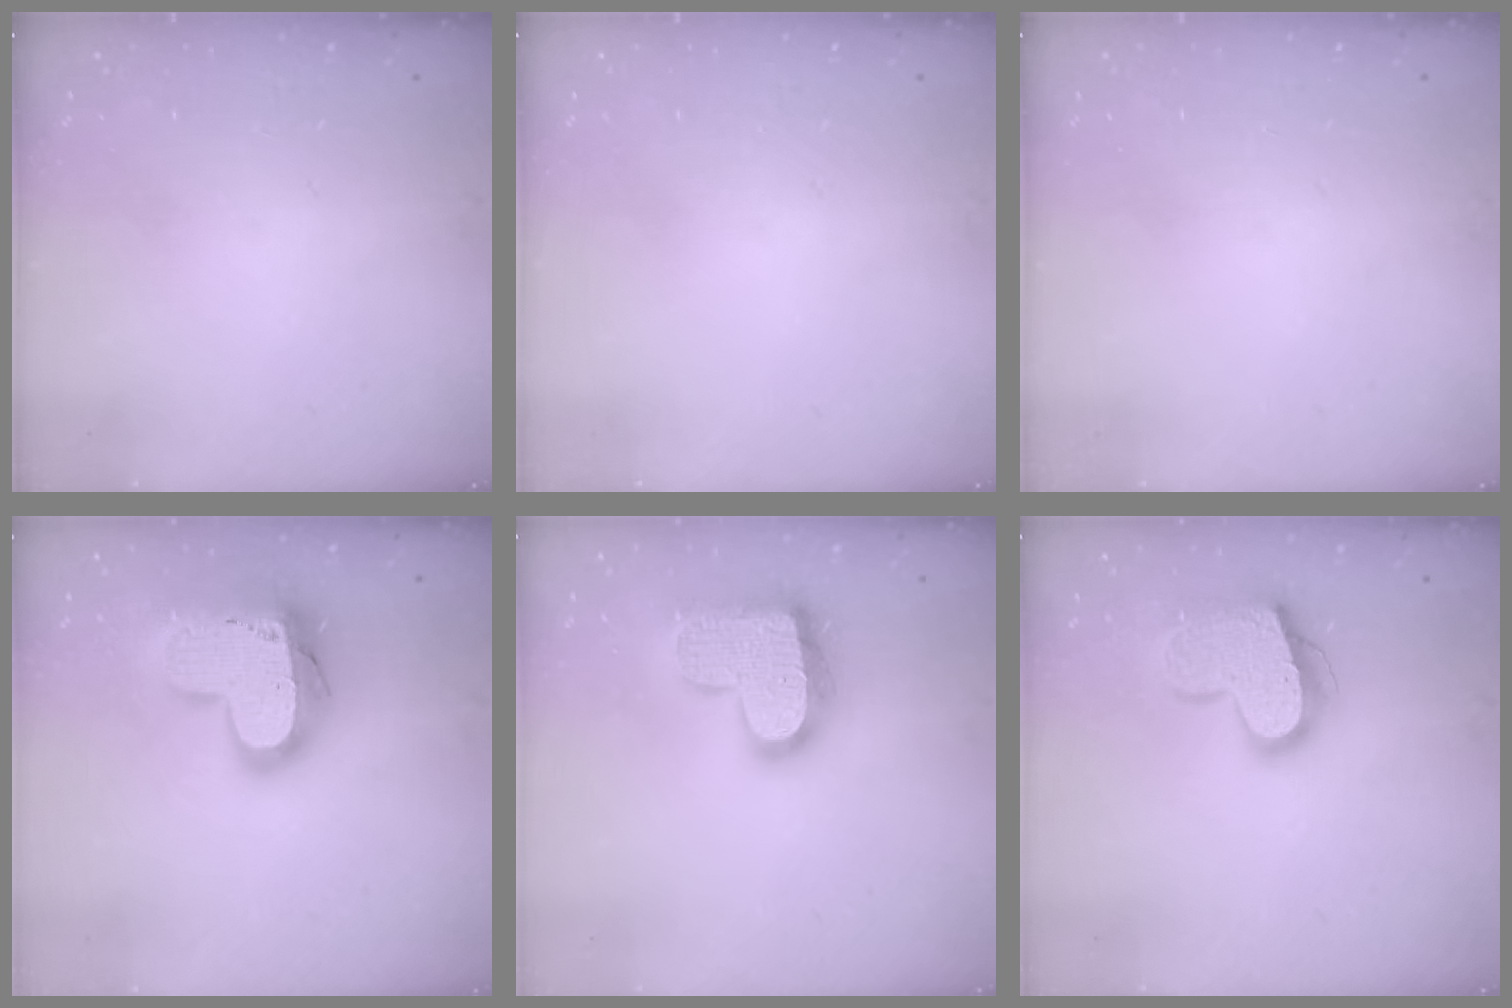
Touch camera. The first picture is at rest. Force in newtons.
{"total": 0.0}
{"total": 0.0}
{"total": 20.4, "press": 20.3, "slide": 1.6}
{"total": 17.7, "press": 17.7, "slide": 1.2}
{"total": 17.7, "press": 17.6, "slide": 1.5}